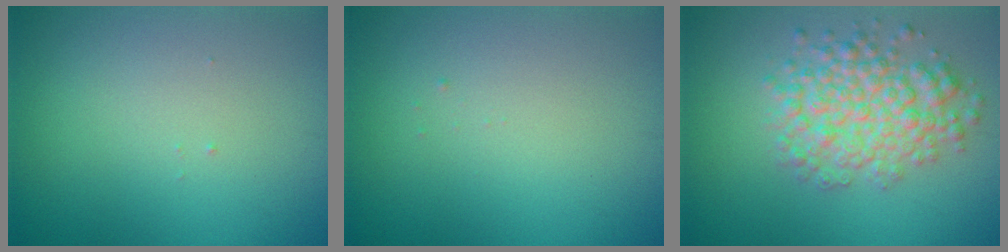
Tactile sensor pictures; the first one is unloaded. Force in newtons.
{"total": 0.0}
{"total": 5.1, "press": 5.1, "slide": 0.2}